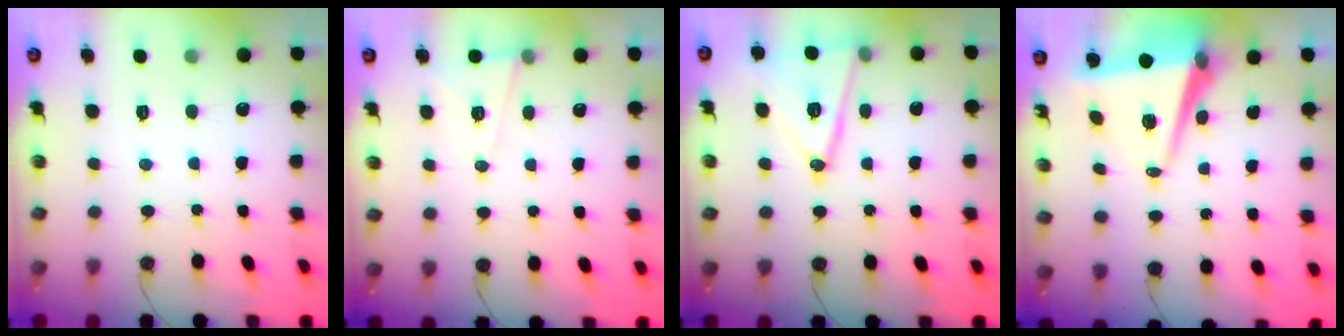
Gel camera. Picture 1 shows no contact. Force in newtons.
{"total": 6.9, "press": 5.3, "slide": 4.5}
{"total": 15.6, "press": 15.2, "slide": 3.4}
{"total": 8.5, "press": 7.3, "slide": 4.3}